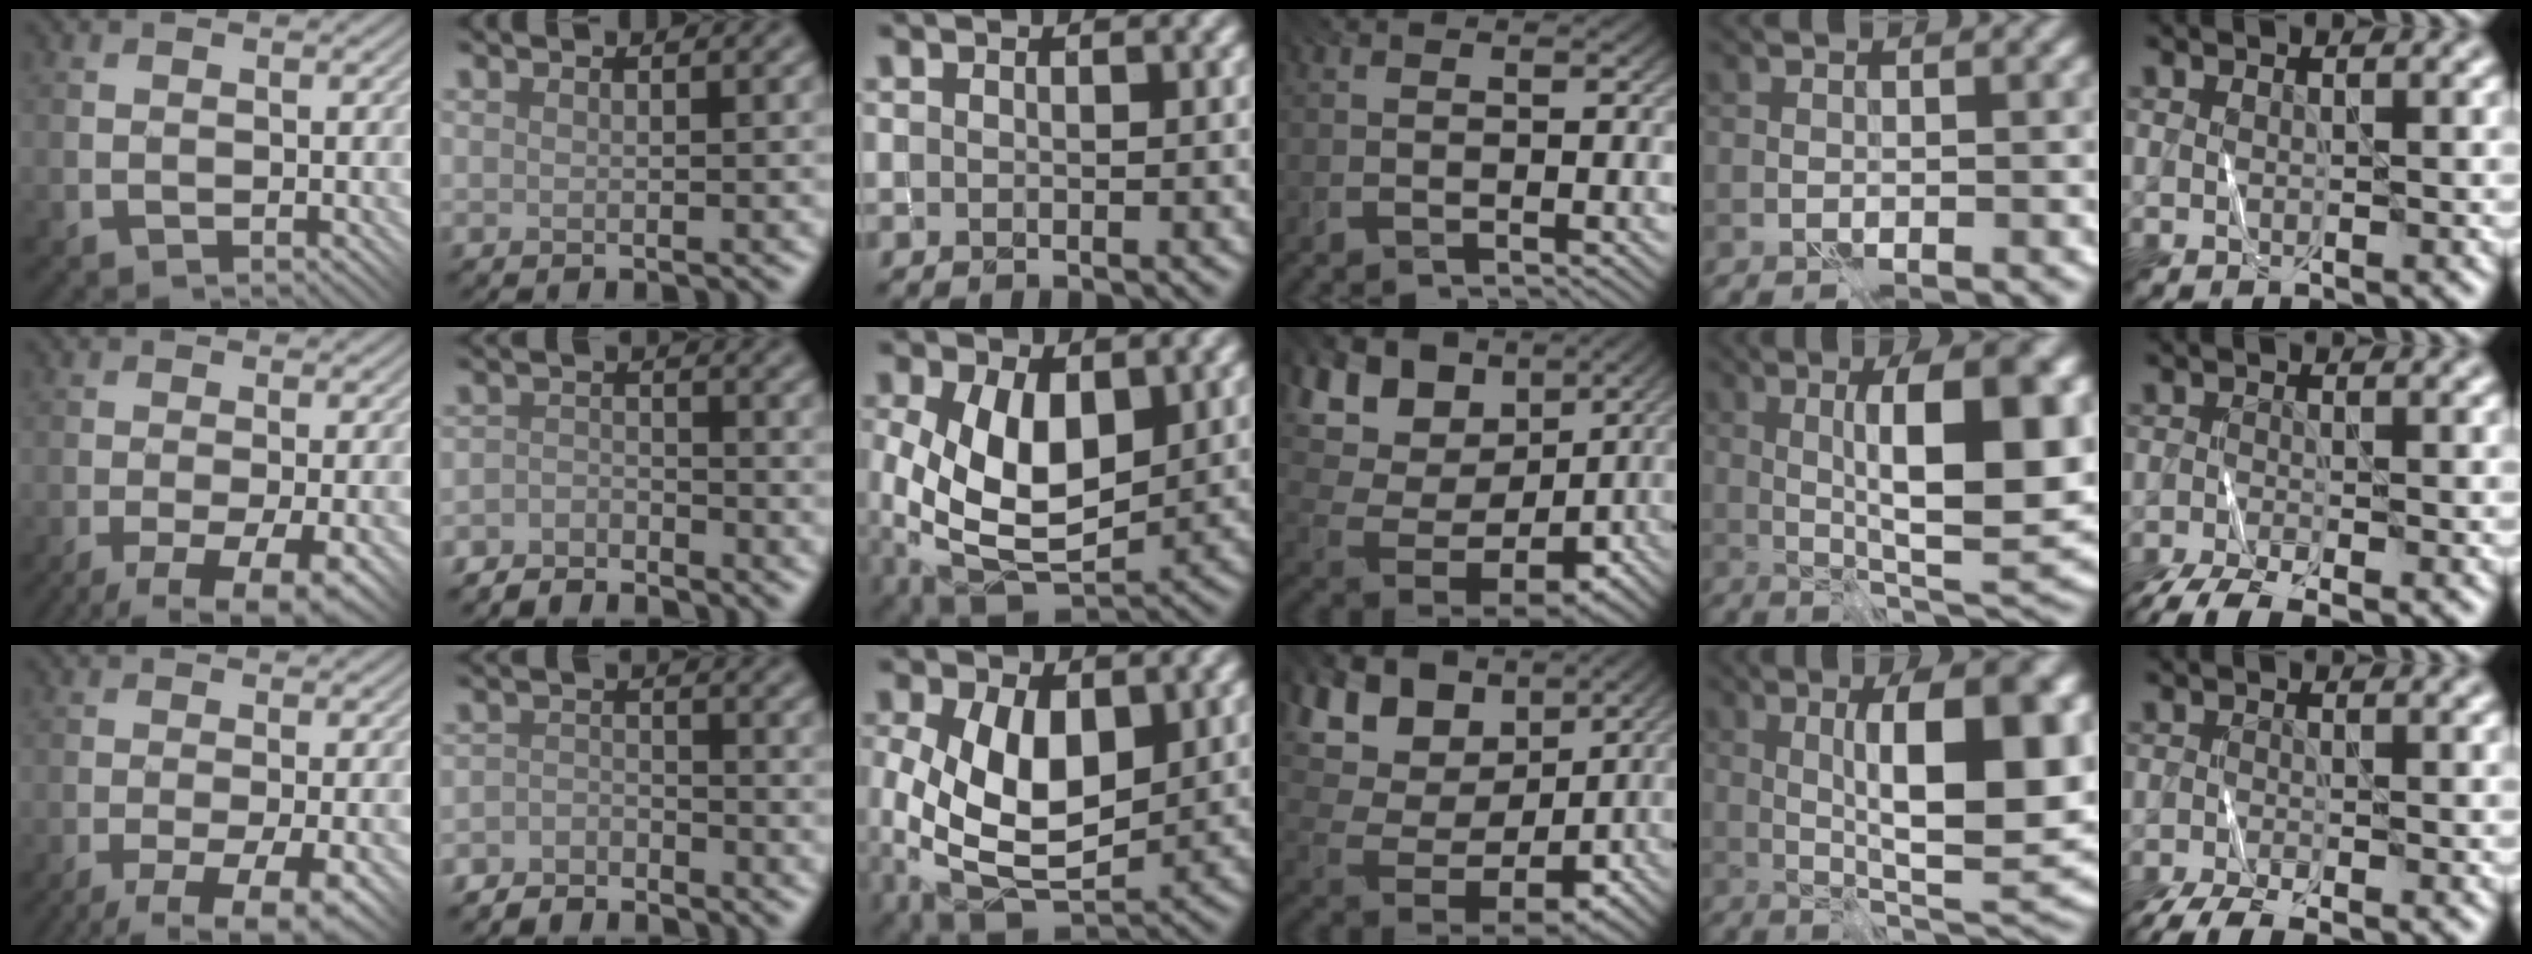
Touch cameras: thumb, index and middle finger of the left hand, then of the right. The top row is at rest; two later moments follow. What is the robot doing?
{"motion": "fold", "object": "shorts"}